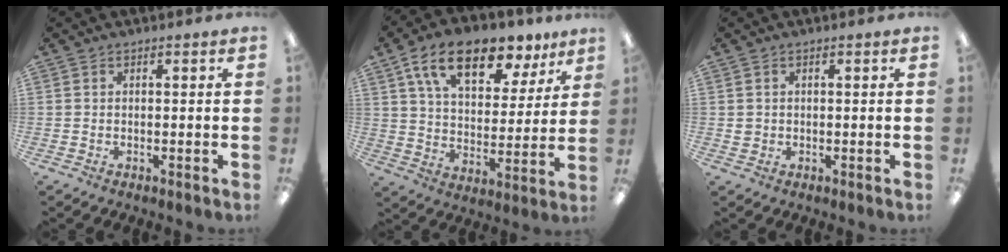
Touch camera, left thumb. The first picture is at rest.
{"total": 16.8, "force": [10.8, 8.3, 9.8], "torque": [-0.158, -0.052, 0.187]}
{"total": 1.2, "force": [0.2, 1.2, 0.0], "torque": [-0.003, 0.004, 0.003]}